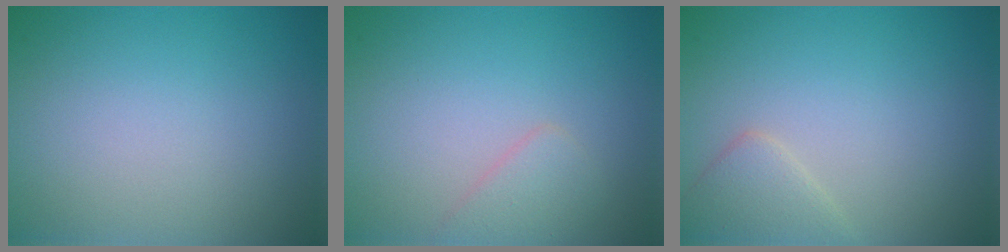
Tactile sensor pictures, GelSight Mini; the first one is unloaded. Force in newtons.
{"total": 1.6, "press": 1.6, "slide": 0.1}
{"total": 2.2, "press": 2.2, "slide": 0.2}